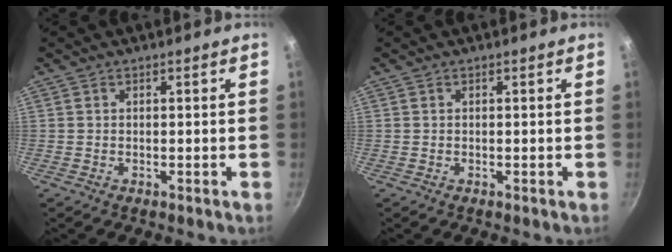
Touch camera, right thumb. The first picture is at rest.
{"total": 0.0}